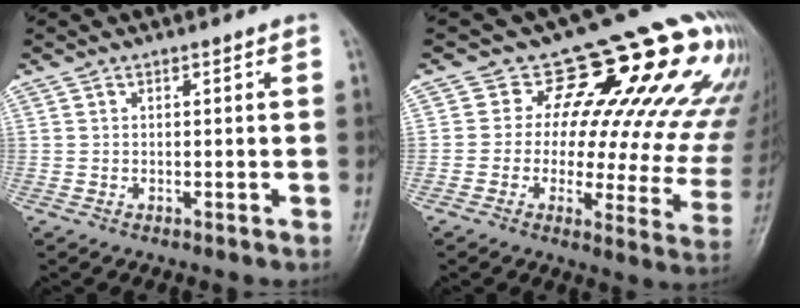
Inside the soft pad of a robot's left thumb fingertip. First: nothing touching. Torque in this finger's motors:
{"motor_torque": [1.26, 1.43, -0.09, -0.27, 0.02]}